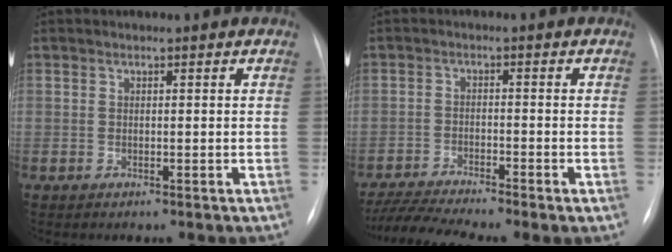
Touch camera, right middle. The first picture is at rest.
{"total": 8.6, "force": [-7.3, -0.3, 4.6], "torque": [-0.088, -0.015, -0.123]}